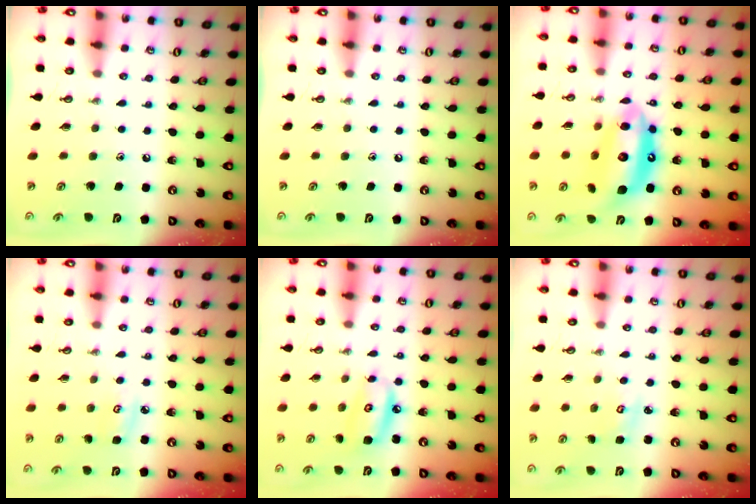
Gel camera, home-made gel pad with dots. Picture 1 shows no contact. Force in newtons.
{"total": 0.0}
{"total": 16.6, "press": 16.5, "slide": 1.6}
{"total": 3.8, "press": 3.8, "slide": 0.4}
{"total": 7.8, "press": 7.8, "slide": 0.8}
{"total": 2.6, "press": 2.6, "slide": 0.3}